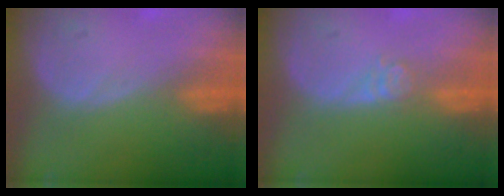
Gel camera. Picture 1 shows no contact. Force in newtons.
{"total": 2.7, "press": 2.2, "slide": 1.5}